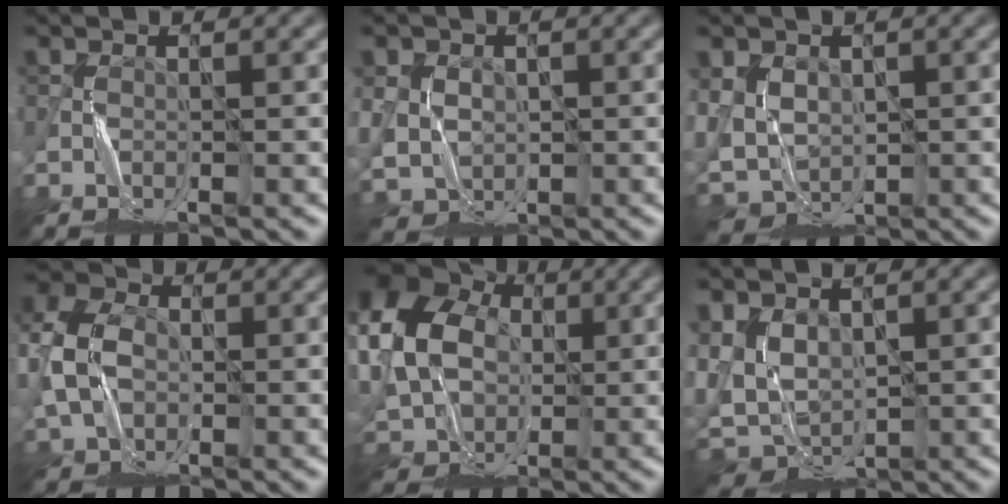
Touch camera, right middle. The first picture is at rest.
{"total": 2.6, "force": [0.7, 2.4, 0.7], "torque": [-0.017, -0.008, 0.025]}
{"total": 5.0, "force": [0.6, 4.2, 2.6], "torque": [-0.062, -0.012, 0.032]}
{"total": 7.3, "force": [0.4, 5.7, 4.6], "torque": [-0.133, 0.010, 0.006]}
{"total": 12.0, "force": [2.2, 9.5, 7.1], "torque": [-0.160, 0.013, 0.028]}
{"total": 3.8, "force": [0.1, 3.0, 2.4], "torque": [-0.047, -0.011, 0.004]}